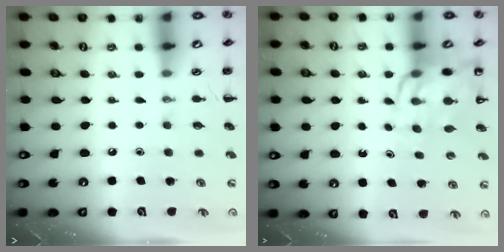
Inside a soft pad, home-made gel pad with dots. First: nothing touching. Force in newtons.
{"total": 11.6, "press": 11.1, "slide": 3.4}